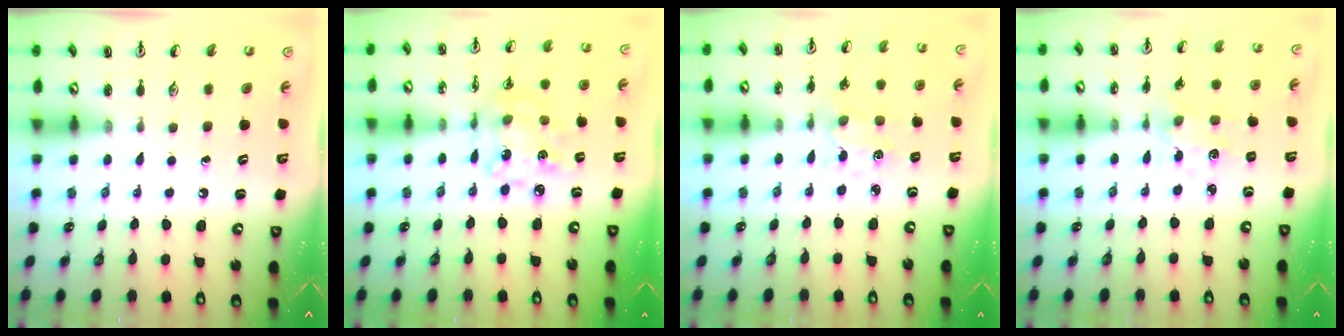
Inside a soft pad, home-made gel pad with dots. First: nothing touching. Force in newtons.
{"total": 9.8, "press": 9.7, "slide": 0.9}
{"total": 1.4, "press": 1.4, "slide": 0.3}
{"total": 2.0, "press": 1.9, "slide": 0.4}